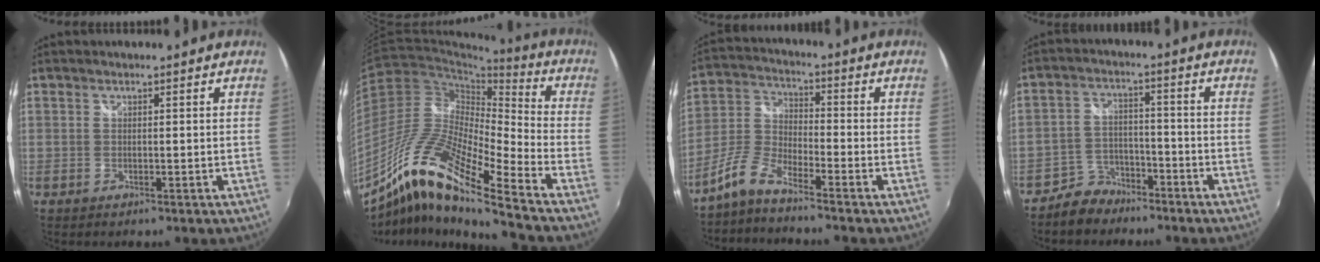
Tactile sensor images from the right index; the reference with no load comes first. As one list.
[{"total": 16.3, "force": [-11.7, 1.4, 11.3], "torque": [-0.201, 0.000, -0.241]}, {"total": 6.5, "force": [-5.4, 1.3, 3.4], "torque": [-0.082, 0.016, -0.120]}, {"total": 6.6, "force": [-4.8, 4.5, 0.6], "torque": [-0.022, 0.026, -0.075]}]